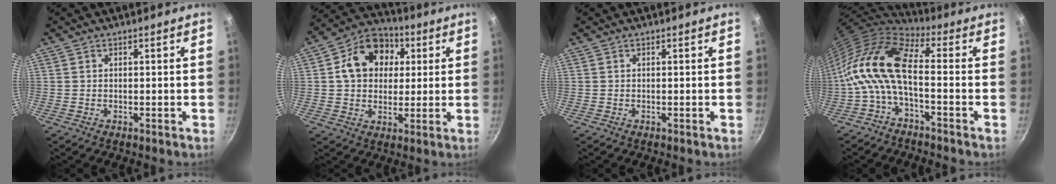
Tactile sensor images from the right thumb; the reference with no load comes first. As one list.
[{"total": 13.6, "force": [3.2, 10.8, 7.6], "torque": [-0.098, 0.016, 0.039]}, {"total": 0.0}, {"total": 12.3, "force": [-1.8, 5.5, 10.8], "torque": [-0.221, 0.033, -0.051]}]